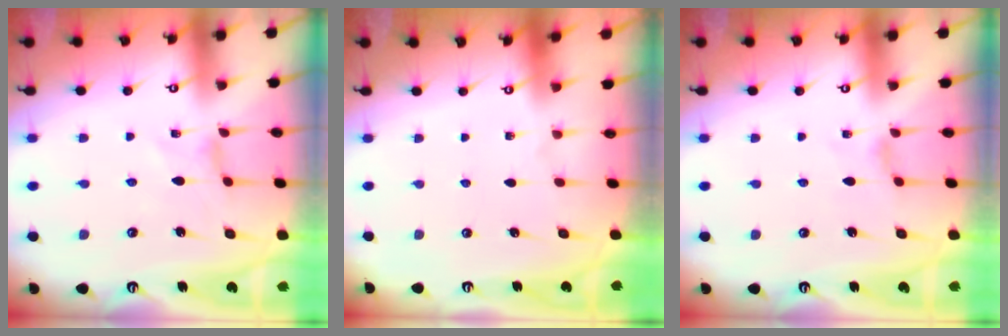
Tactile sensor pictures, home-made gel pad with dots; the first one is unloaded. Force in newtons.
{"total": 0.0}
{"total": 0.9, "press": 0.9, "slide": 0.2}